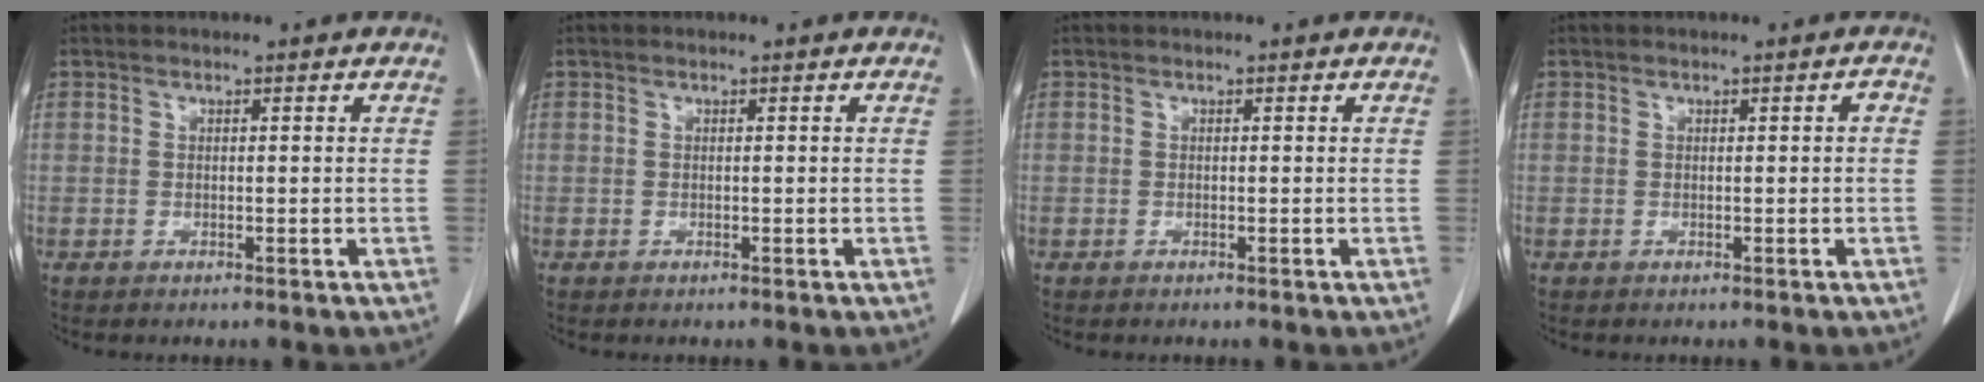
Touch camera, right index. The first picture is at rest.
{"total": 0.0}
{"total": 0.0}
{"total": 0.7, "force": [0.0, 0.3, 0.6], "torque": [-0.008, 0.002, 0.000]}